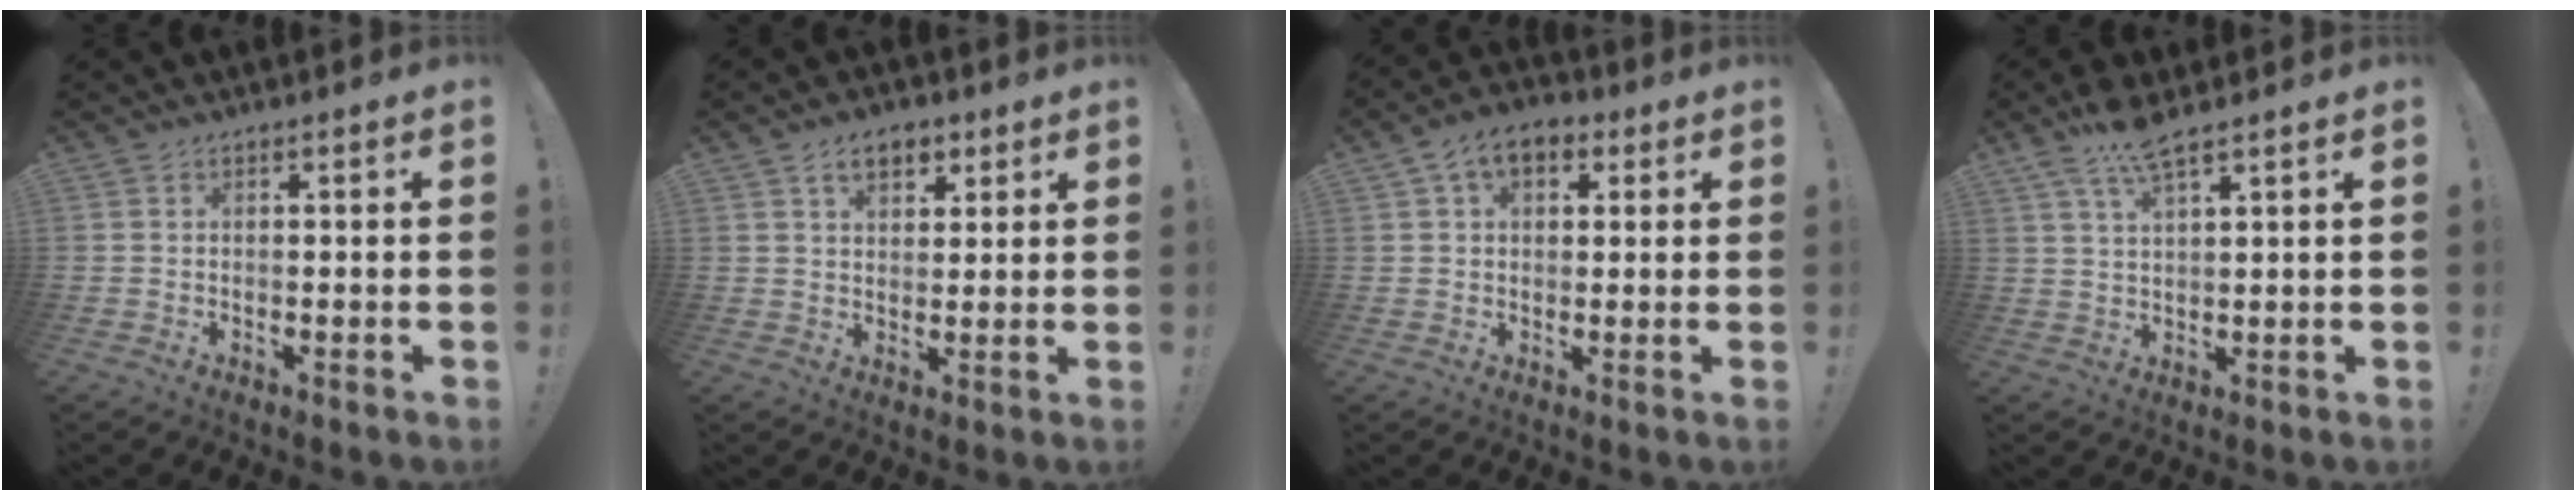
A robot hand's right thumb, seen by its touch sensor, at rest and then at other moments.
{"total": 7.6, "force": [3.9, 4.9, 4.3], "torque": [-0.051, -0.008, 0.068]}
{"total": 8.2, "force": [3.3, 5.3, 5.2], "torque": [-0.079, 0.001, 0.063]}
{"total": 7.4, "force": [5.6, 1.3, 4.5], "torque": [-0.084, -0.026, 0.100]}